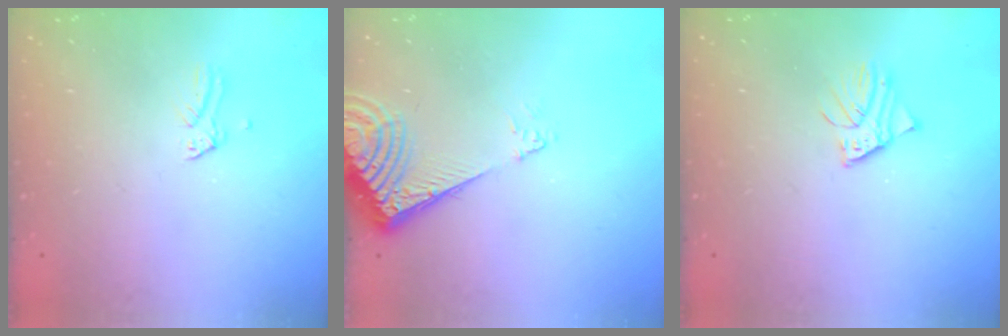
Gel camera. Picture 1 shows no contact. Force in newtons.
{"total": 8.8, "press": 8.7, "slide": 1.0}
{"total": 1.6, "press": 1.6, "slide": 0.2}